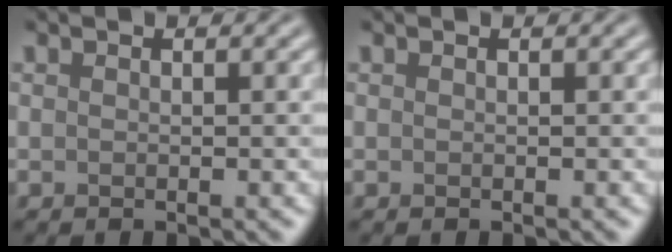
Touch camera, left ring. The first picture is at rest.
{"total": 0.0}